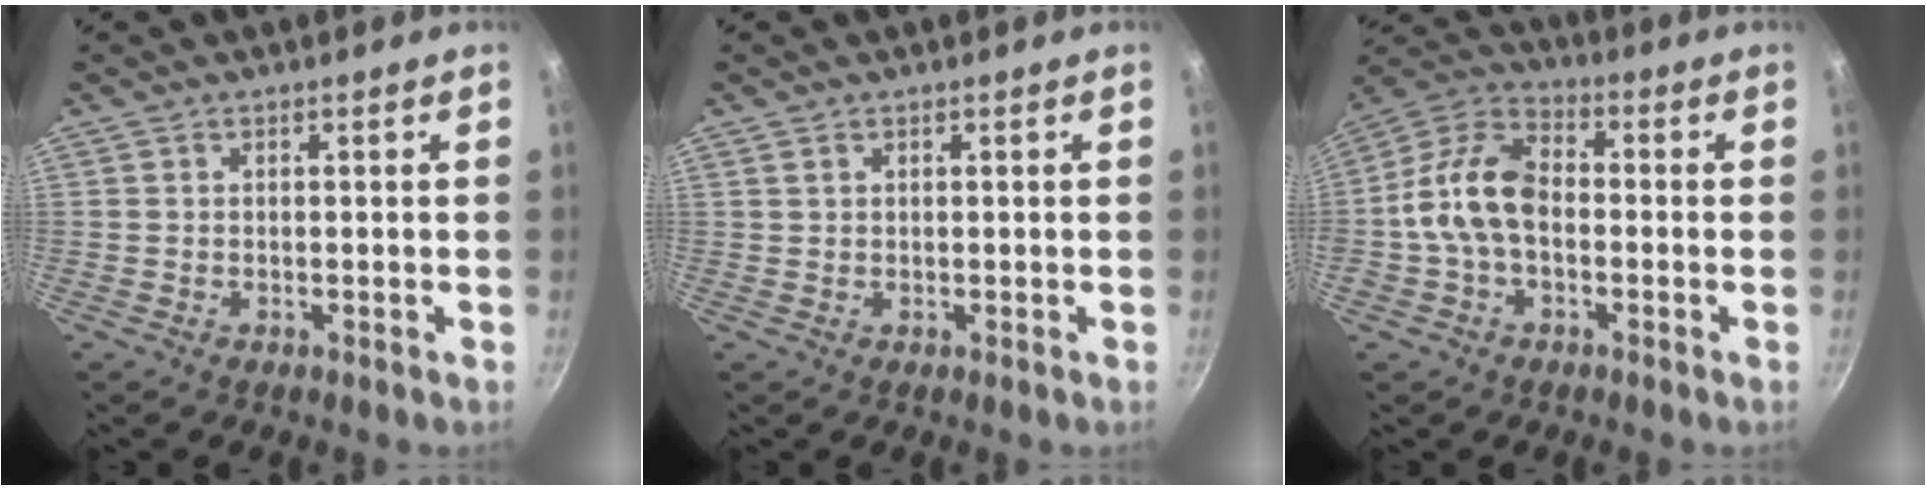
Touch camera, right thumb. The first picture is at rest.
{"total": 0.6, "force": [0.4, 0.3, 0.3], "torque": [-0.006, 0.000, 0.009]}
{"total": 12.1, "force": [-1.4, 7.8, 9.2], "torque": [-0.161, 0.042, -0.046]}